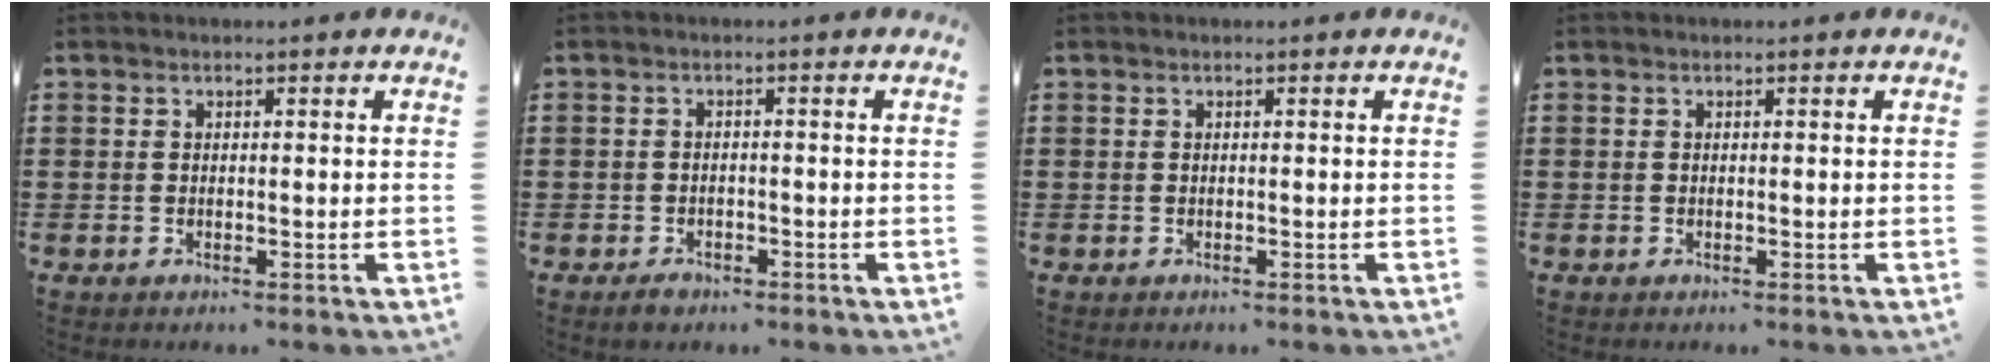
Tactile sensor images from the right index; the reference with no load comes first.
{"total": 1.3, "force": [-1.1, 0.6, 0.4], "torque": [-0.009, 0.000, -0.024]}
{"total": 0.0}
{"total": 0.0}